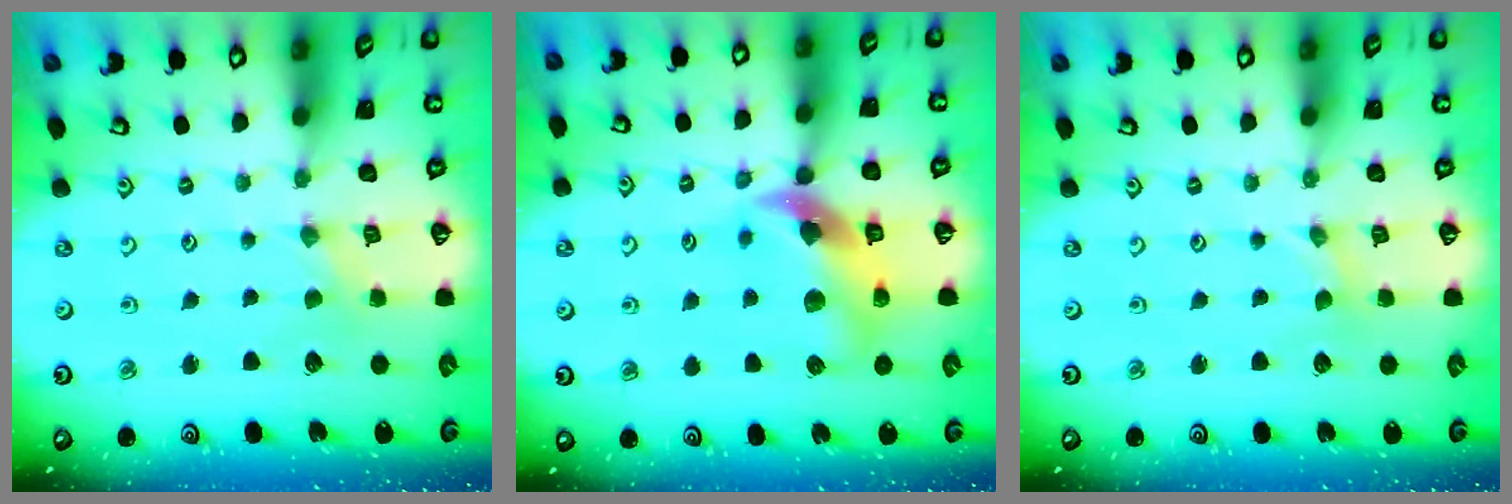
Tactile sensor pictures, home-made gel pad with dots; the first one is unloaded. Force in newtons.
{"total": 12.8, "press": 12.6, "slide": 2.0}
{"total": 0.0}